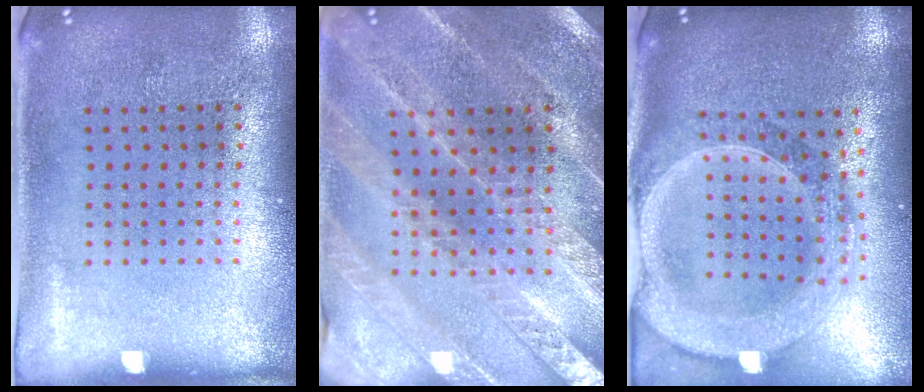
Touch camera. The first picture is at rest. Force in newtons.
{"total": 2.4, "press": 2.4, "slide": 0.3}
{"total": 2.9, "press": 2.5, "slide": 1.5}